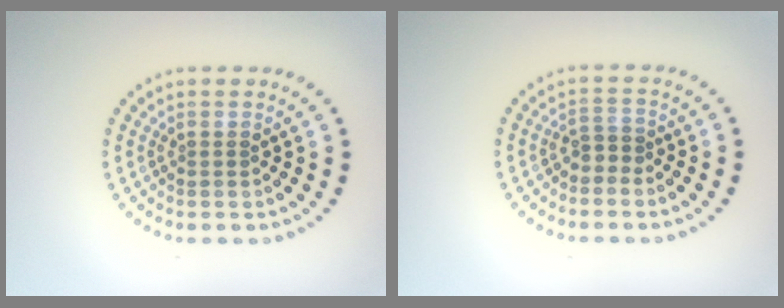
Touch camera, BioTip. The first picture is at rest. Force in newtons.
{"total": 1.5, "press": 1.2, "slide": 0.9}